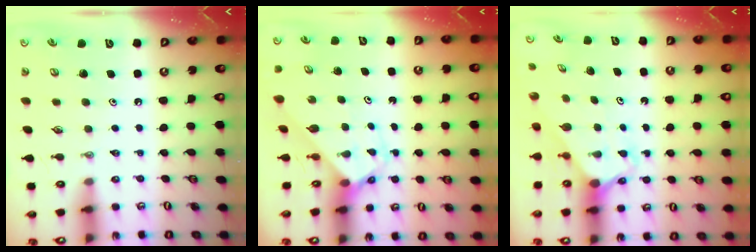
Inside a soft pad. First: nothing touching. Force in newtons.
{"total": 2.7, "press": 2.7, "slide": 0.2}
{"total": 2.3, "press": 2.3, "slide": 0.2}